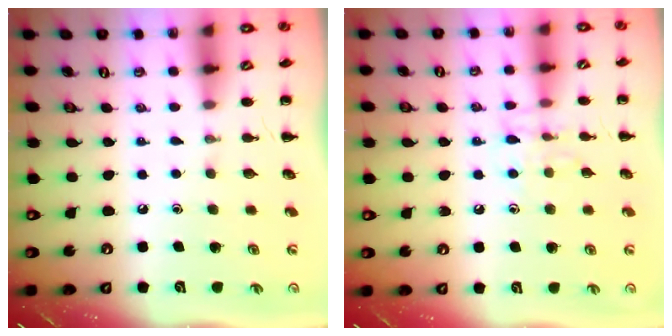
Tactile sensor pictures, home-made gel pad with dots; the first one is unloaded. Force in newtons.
{"total": 7.3, "press": 7.3, "slide": 0.9}